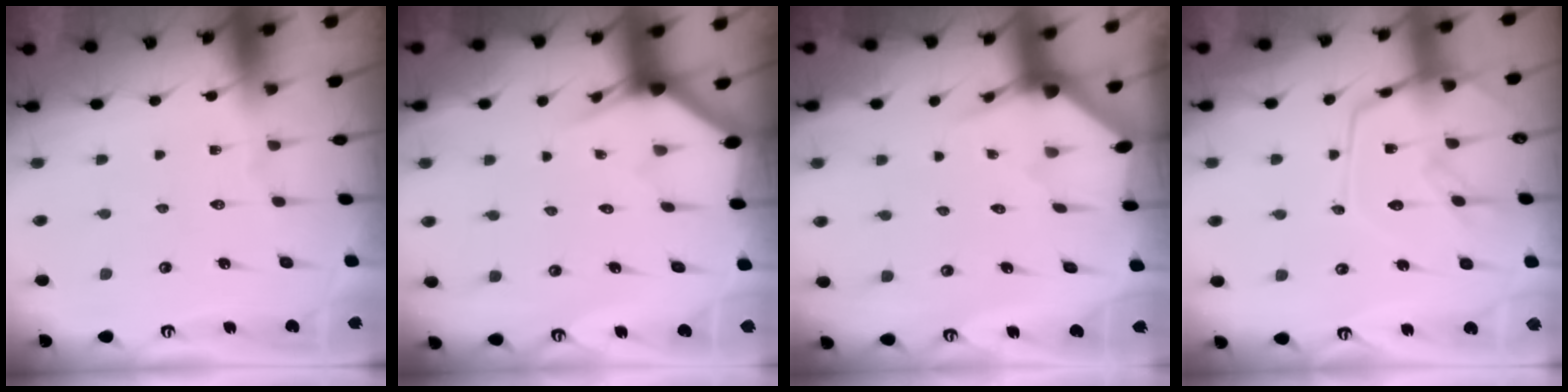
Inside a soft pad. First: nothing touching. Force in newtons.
{"total": 3.0, "press": 3.0, "slide": 0.1}
{"total": 2.8, "press": 2.8, "slide": 0.2}
{"total": 14.3, "press": 14.3, "slide": 1.1}